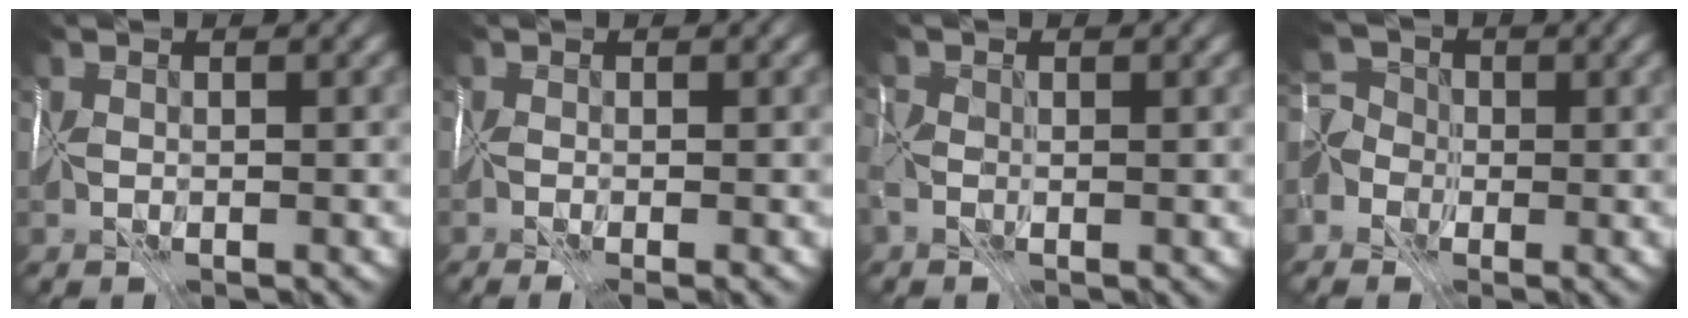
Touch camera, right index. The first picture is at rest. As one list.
[{"total": 3.6, "force": [-1.9, 1.2, 2.8], "torque": [-0.042, -0.012, -0.013]}, {"total": 0.6, "force": [-0.2, 0.5, 0.2], "torque": [-0.010, 0.001, -0.010]}, {"total": 3.9, "force": [-2.2, 3.1, 1.1], "torque": [-0.008, -0.002, -0.040]}]